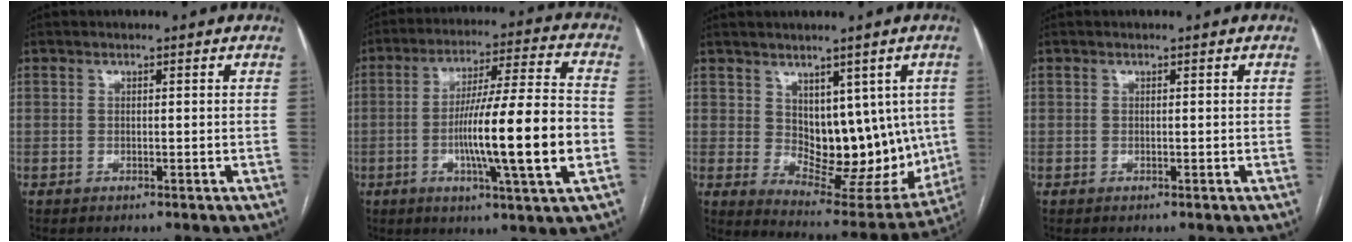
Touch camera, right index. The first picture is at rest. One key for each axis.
{"total": 17.2, "fx": -3.5, "fy": 0.0, "fz": 16.8, "tx": -0.280, "ty": -0.002, "tz": -0.061}
{"total": 13.0, "fx": 1.6, "fy": 7.6, "fz": 10.4, "tx": -0.115, "ty": 0.002, "tz": 0.047}
{"total": 0.0}